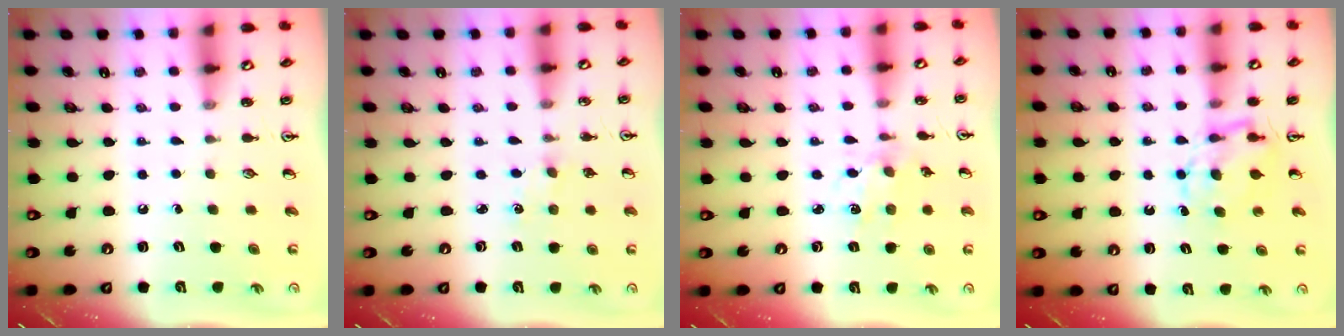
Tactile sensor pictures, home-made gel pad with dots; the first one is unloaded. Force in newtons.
{"total": 0.8, "press": 0.8, "slide": 0.2}
{"total": 2.4, "press": 2.4, "slide": 0.5}
{"total": 6.3, "press": 6.3, "slide": 0.5}